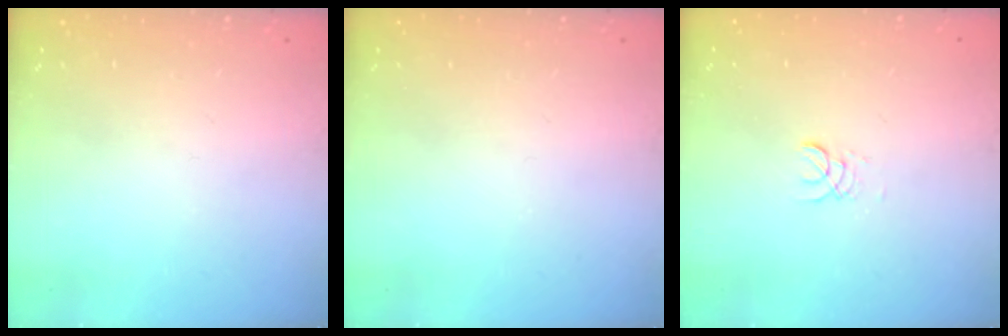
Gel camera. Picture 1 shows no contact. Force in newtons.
{"total": 0.0}
{"total": 2.0, "press": 2.0, "slide": 0.2}